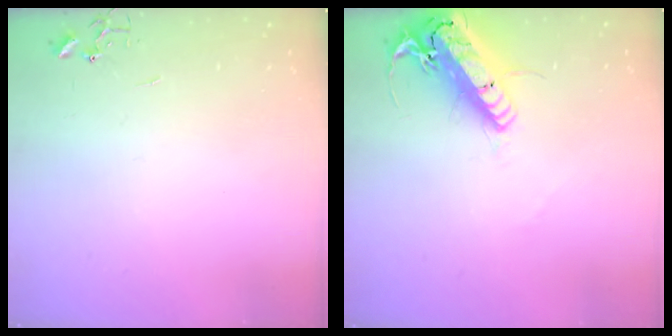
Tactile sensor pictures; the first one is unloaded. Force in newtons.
{"total": 20.0, "press": 19.6, "slide": 4.1}